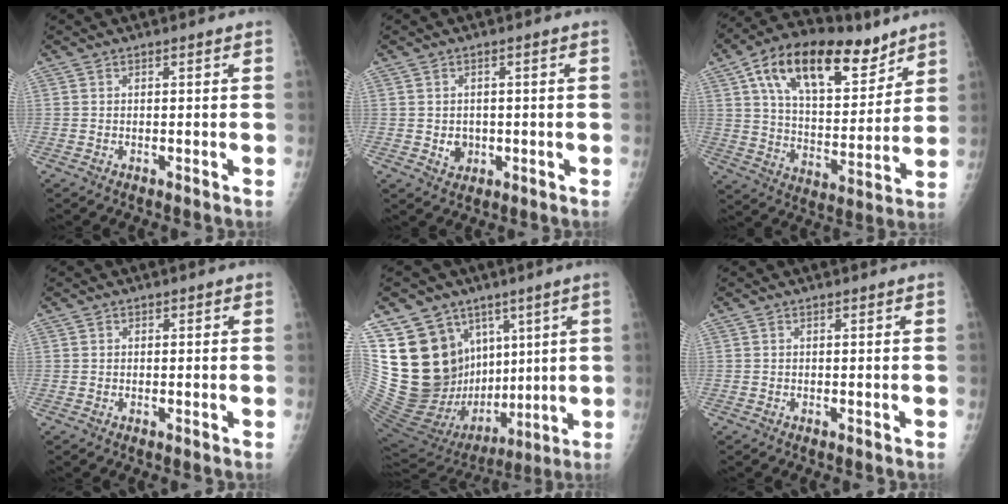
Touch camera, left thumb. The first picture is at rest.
{"total": 3.0, "force": [-0.4, 2.7, 1.4], "torque": [-0.006, 0.001, 0.002]}
{"total": 22.5, "force": [12.7, 11.3, 14.8], "torque": [-0.214, -0.029, 0.218]}
{"total": 0.6, "force": [0.1, 0.6, 0.1], "torque": [0.008, 0.003, 0.000]}
{"total": 26.8, "force": [8.5, 19.5, 16.3], "torque": [-0.277, -0.013, 0.184]}
{"total": 0.0}